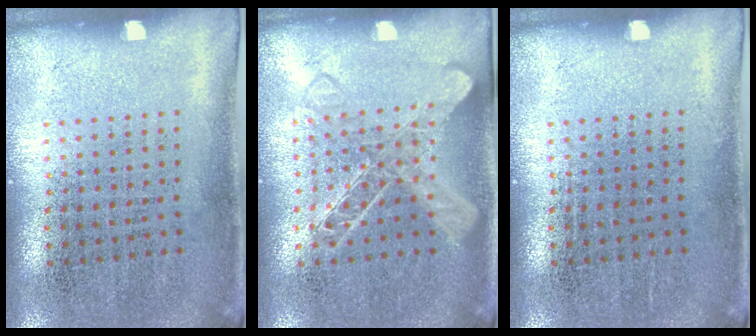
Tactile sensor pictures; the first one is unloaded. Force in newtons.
{"total": 1.3, "press": 1.3, "slide": 0.3}
{"total": 0.0}